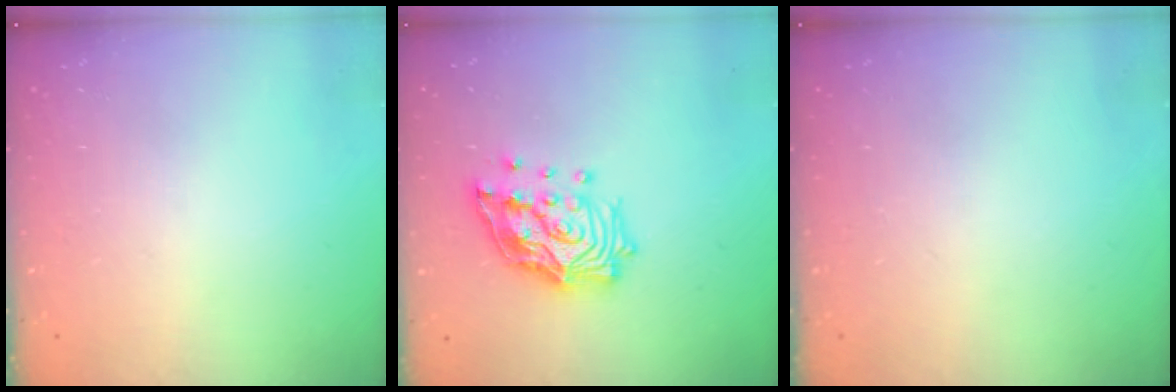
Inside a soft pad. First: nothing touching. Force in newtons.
{"total": 17.7, "press": 17.6, "slide": 2.0}
{"total": 0.0}